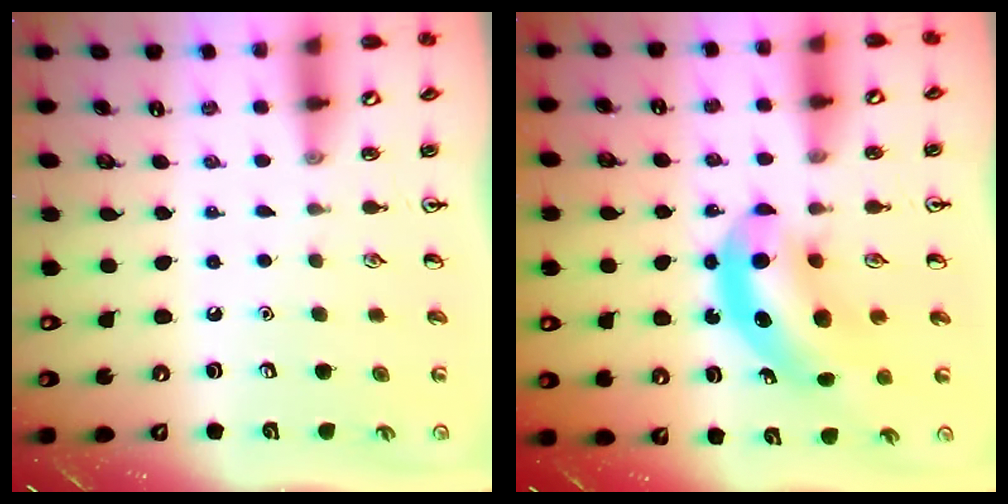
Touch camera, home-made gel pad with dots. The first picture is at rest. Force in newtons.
{"total": 9.4, "press": 9.0, "slide": 2.9}